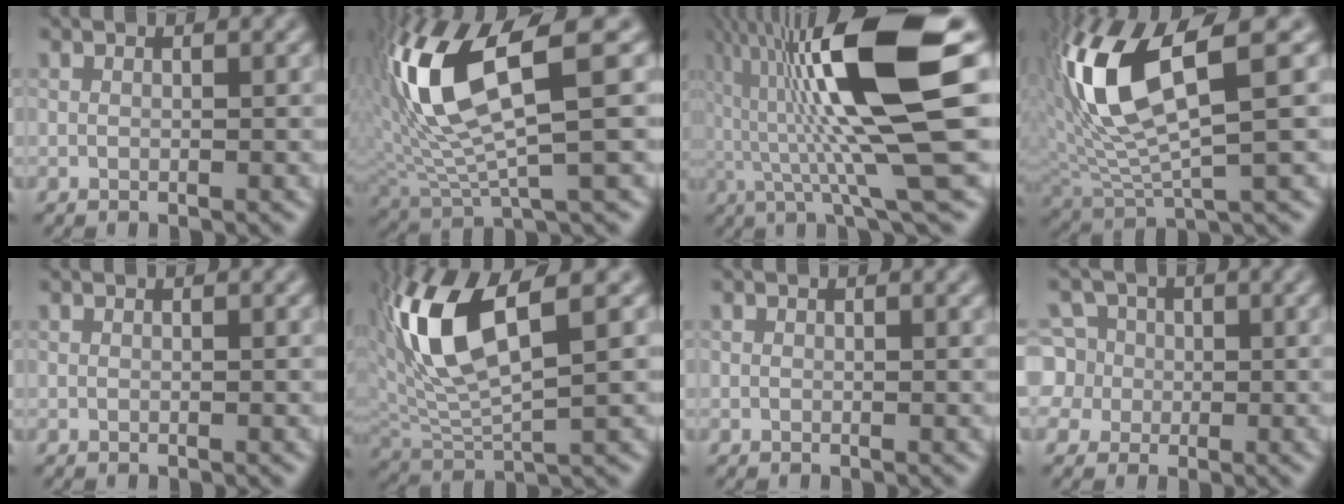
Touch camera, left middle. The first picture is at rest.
{"total": 9.9, "force": [2.5, 2.7, 9.1], "torque": [-0.194, 0.008, 0.063]}
{"total": 13.3, "force": [2.2, 2.2, 13.0], "torque": [-0.224, 0.015, 0.043]}
{"total": 8.9, "force": [2.4, 2.8, 8.1], "torque": [-0.182, 0.008, 0.058]}
{"total": 0.0}
{"total": 8.3, "force": [2.7, 3.1, 7.3], "torque": [-0.158, 0.008, 0.059]}
{"total": 0.0}
{"total": 6.1, "force": [1.6, 5.6, 1.8], "torque": [-0.043, 0.035, 0.010]}